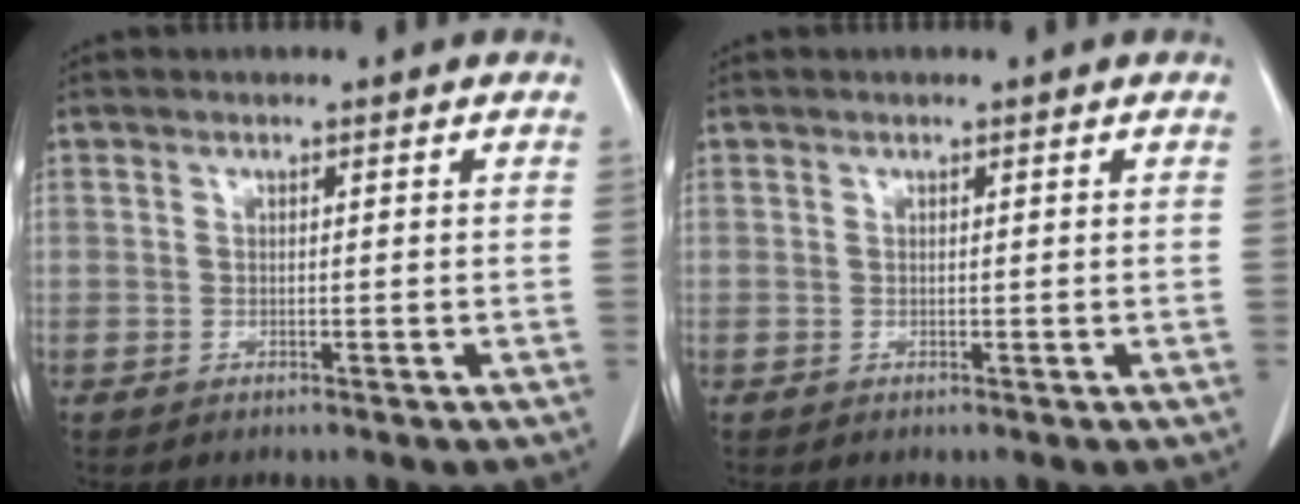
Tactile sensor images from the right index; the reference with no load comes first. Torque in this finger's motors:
{"motor_torque": [-0.02, 0.00, 0.00, 0.01]}